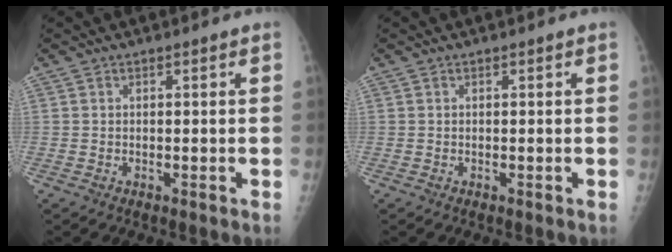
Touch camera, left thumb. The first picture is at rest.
{"total": 0.0}